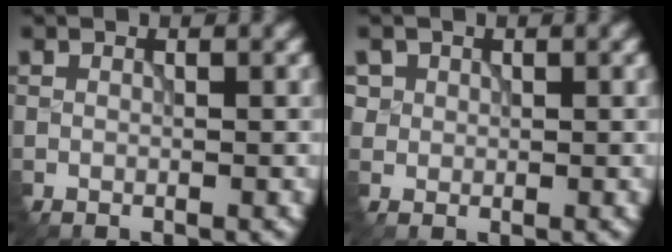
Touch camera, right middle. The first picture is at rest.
{"total": 1.5, "force": [0.7, 1.3, 0.1], "torque": [-0.008, -0.003, 0.010]}